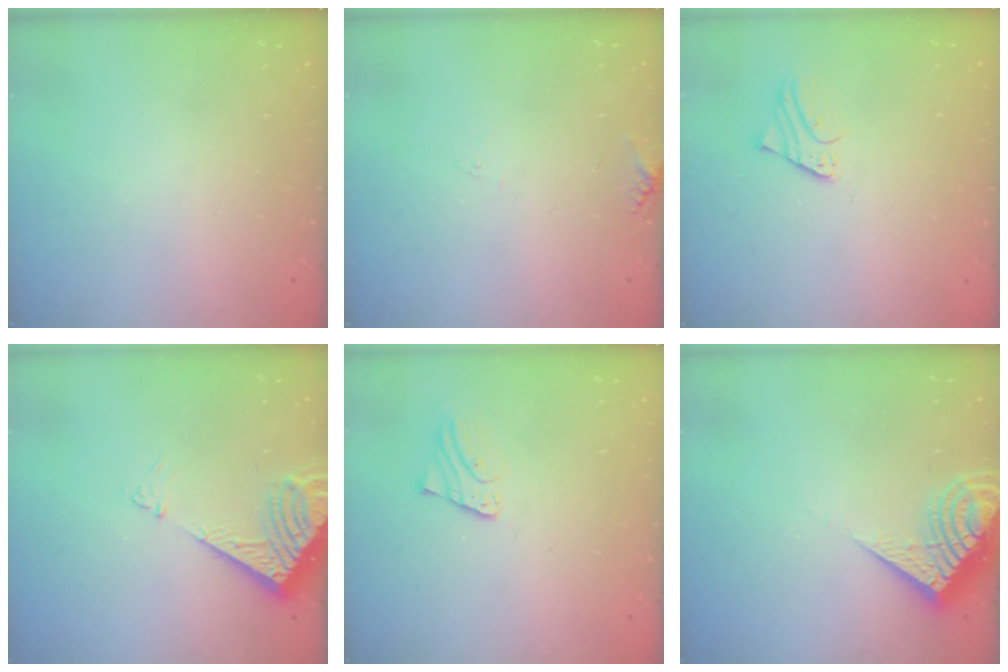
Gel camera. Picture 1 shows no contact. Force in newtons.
{"total": 6.4, "press": 6.4, "slide": 0.5}
{"total": 1.8, "press": 1.8, "slide": 0.1}
{"total": 7.5, "press": 7.4, "slide": 1.0}
{"total": 1.3, "press": 1.3, "slide": 0.1}
{"total": 11.3, "press": 11.2, "slide": 1.2}